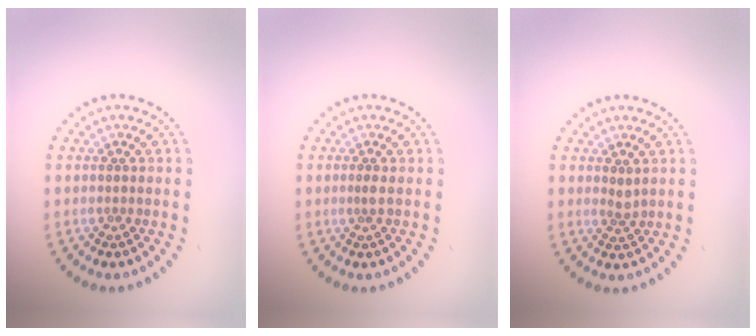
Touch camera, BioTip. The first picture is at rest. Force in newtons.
{"total": 0.8, "press": 0.5, "slide": 0.6}
{"total": 0.9, "press": 0.6, "slide": 0.7}